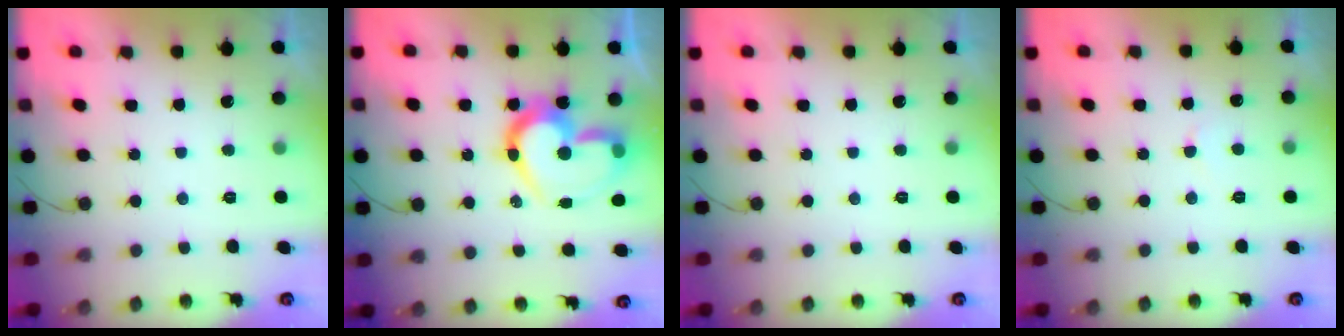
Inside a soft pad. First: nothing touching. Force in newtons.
{"total": 18.6, "press": 18.6, "slide": 1.6}
{"total": 0.0}
{"total": 2.4, "press": 2.4, "slide": 0.2}